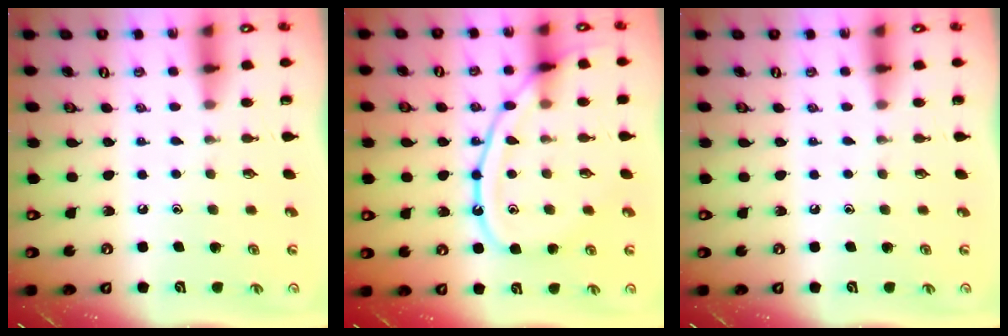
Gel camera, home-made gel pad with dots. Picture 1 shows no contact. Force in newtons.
{"total": 14.2, "press": 14.2, "slide": 1.2}
{"total": 0.0}